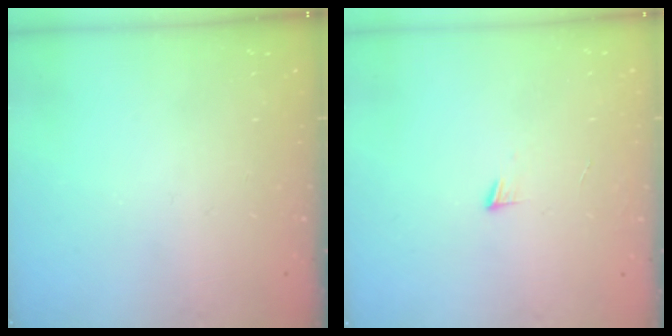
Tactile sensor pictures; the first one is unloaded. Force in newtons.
{"total": 4.3, "press": 4.2, "slide": 0.4}